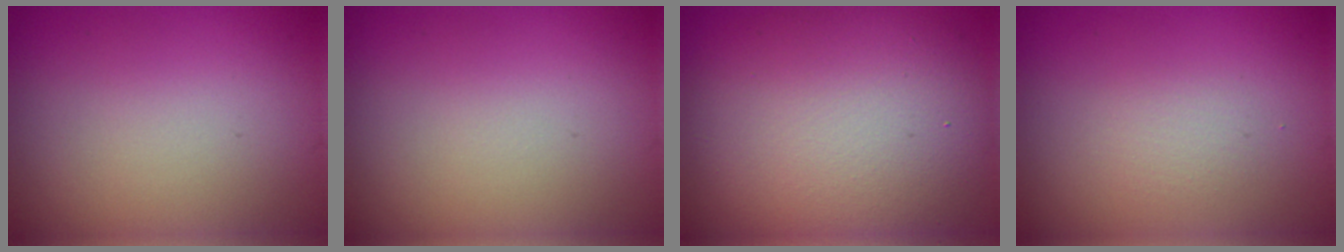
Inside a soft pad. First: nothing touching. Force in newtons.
{"total": 0.0}
{"total": 11.7, "press": 11.6, "slide": 1.3}
{"total": 1.2, "press": 1.2, "slide": 0.0}